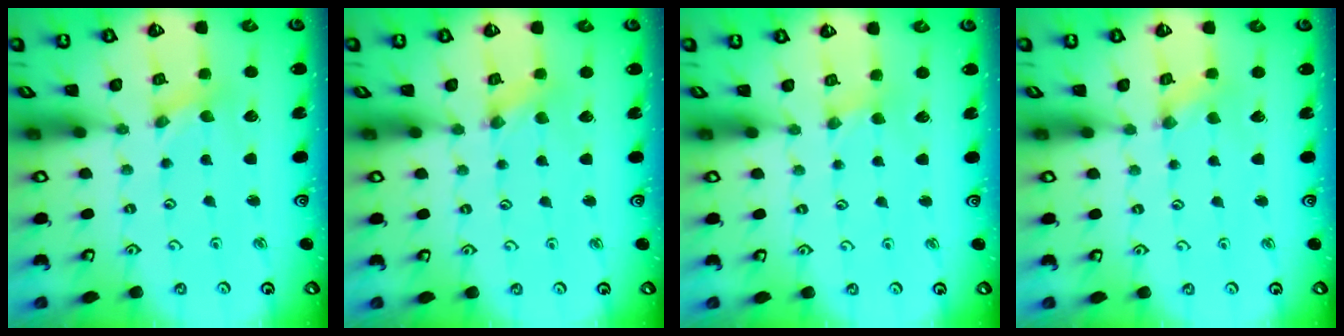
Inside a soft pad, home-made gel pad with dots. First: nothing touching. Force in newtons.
{"total": 0.0}
{"total": 1.1, "press": 1.1, "slide": 0.2}
{"total": 0.6, "press": 0.5, "slide": 0.2}